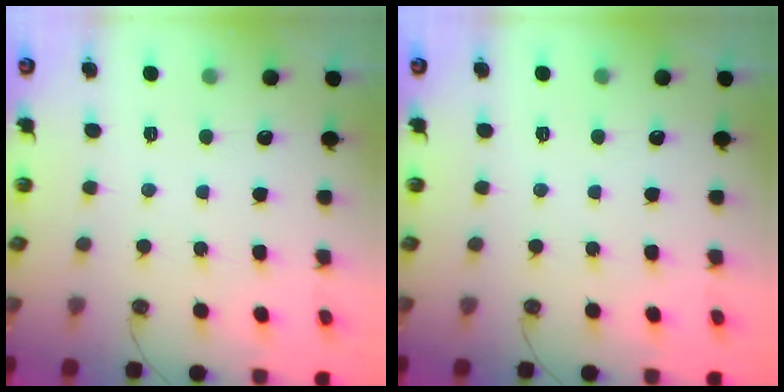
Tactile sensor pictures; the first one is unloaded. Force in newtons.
{"total": 0.0}